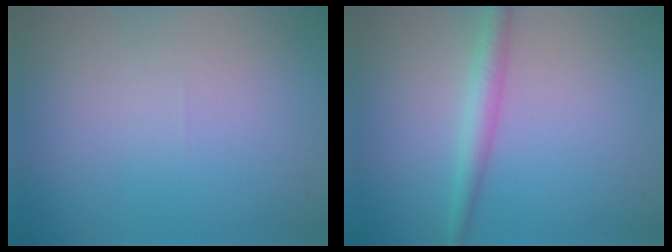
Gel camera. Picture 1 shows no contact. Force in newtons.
{"total": 2.4, "press": 2.4, "slide": 0.0}